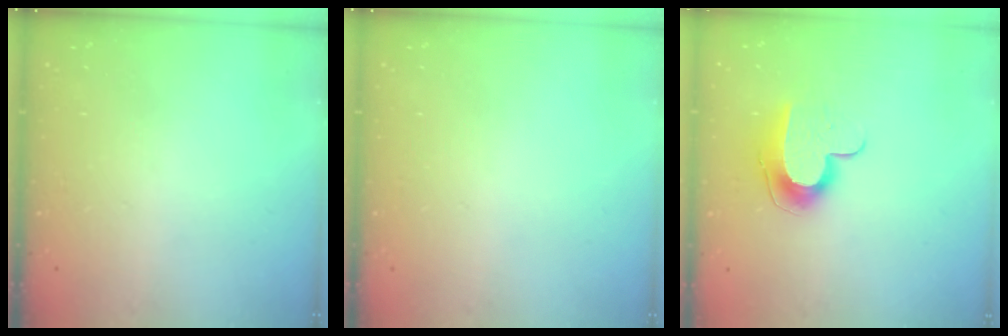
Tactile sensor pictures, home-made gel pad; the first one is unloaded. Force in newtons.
{"total": 0.0}
{"total": 9.8, "press": 9.8, "slide": 0.1}